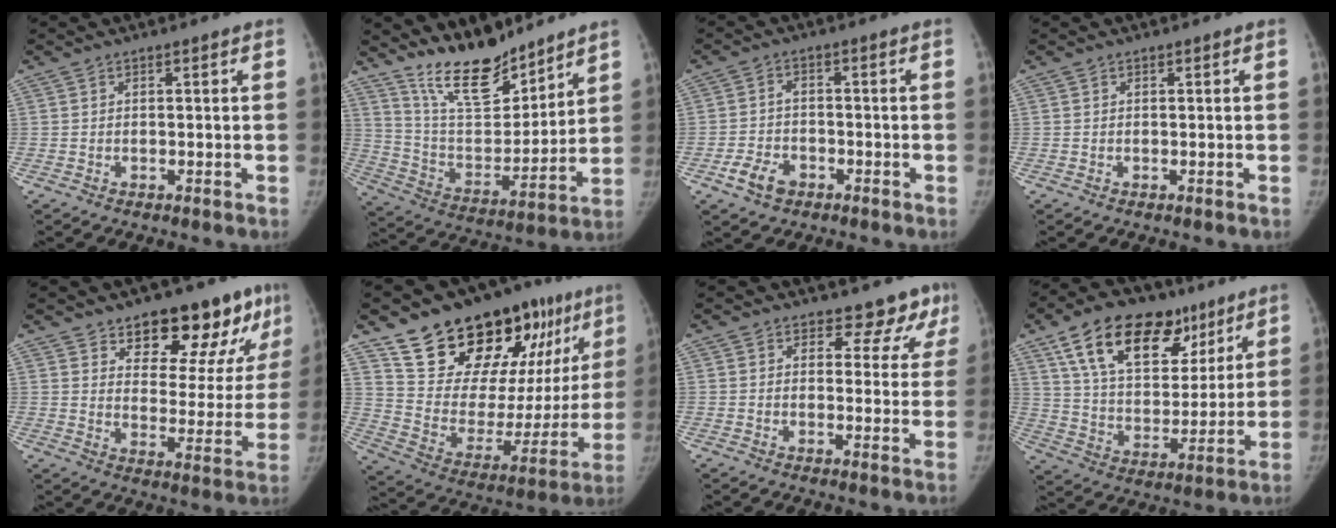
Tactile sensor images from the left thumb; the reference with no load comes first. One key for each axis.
{"total": 16.0, "fx": 13.2, "fy": 5.5, "fz": 7.1, "tx": -0.084, "ty": -0.089, "tz": 0.247}
{"total": 5.4, "fx": -3.0, "fy": 3.4, "fz": 2.9, "tx": -0.055, "ty": 0.014, "tz": -0.054}
{"total": 0.0}
{"total": 18.3, "fx": 12.5, "fy": 8.3, "fz": 10.5, "tx": -0.082, "ty": -0.076, "tz": 0.170}
{"total": 28.5, "fx": 17.9, "fy": 12.6, "fz": 18.3, "tx": -0.229, "ty": -0.052, "tz": 0.288}
{"total": 7.7, "fx": 6.4, "fy": 4.1, "fz": 1.0, "tx": 0.039, "ty": -0.032, "tz": 0.057}
{"total": 23.7, "fx": 13.5, "fy": 13.3, "fz": 14.1, "tx": -0.198, "ty": -0.024, "tz": 0.231}